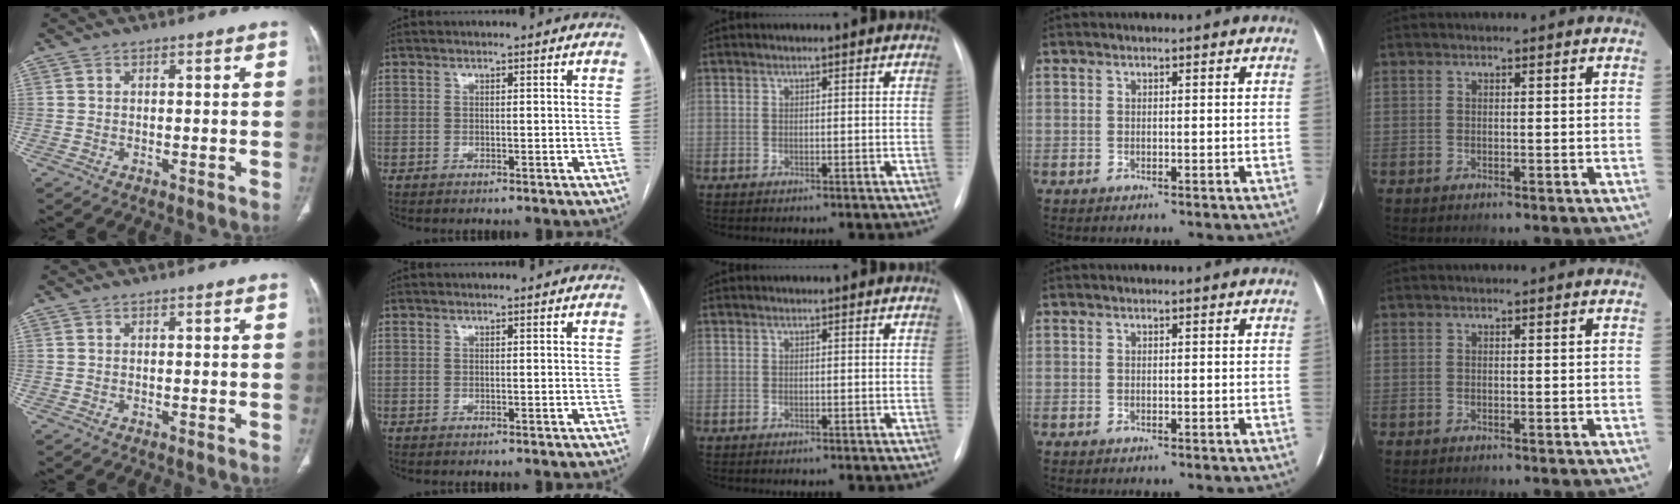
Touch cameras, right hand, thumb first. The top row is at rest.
{}